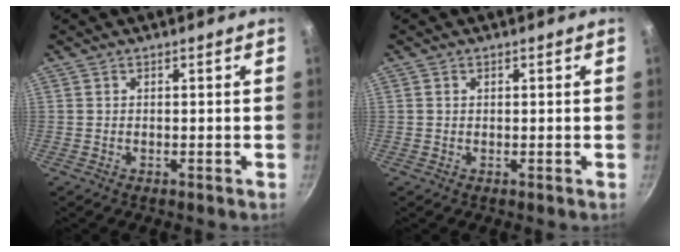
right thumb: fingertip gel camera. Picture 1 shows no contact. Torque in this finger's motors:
{"motor_torque": [-0.45, 0.13, -0.35, 0.18, 0.06]}